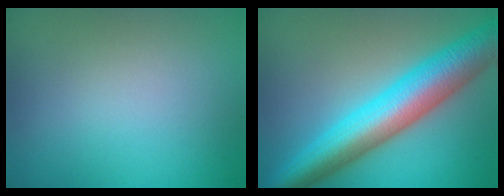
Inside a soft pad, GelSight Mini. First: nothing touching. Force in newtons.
{"total": 9.5, "press": 9.5, "slide": 0.2}